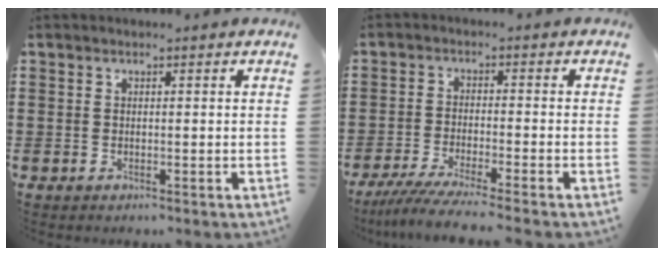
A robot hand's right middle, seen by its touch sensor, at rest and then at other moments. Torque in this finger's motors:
{"motor_torque": [1.24, -0.90, 0.30, 0.05]}